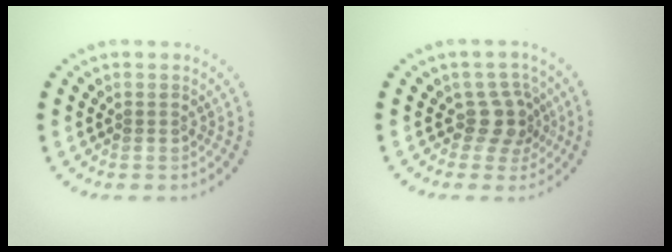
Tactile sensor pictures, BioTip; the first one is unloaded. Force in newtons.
{"total": 2.5, "press": 1.9, "slide": 1.7}